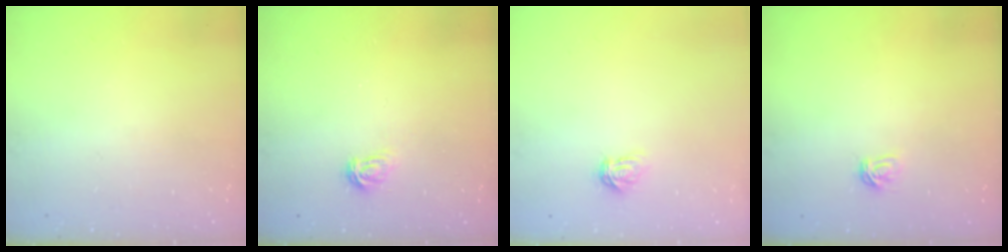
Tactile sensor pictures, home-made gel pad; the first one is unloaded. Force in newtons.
{"total": 3.6, "press": 3.6, "slide": 0.3}
{"total": 3.5, "press": 3.5, "slide": 0.4}
{"total": 3.6, "press": 3.6, "slide": 0.4}